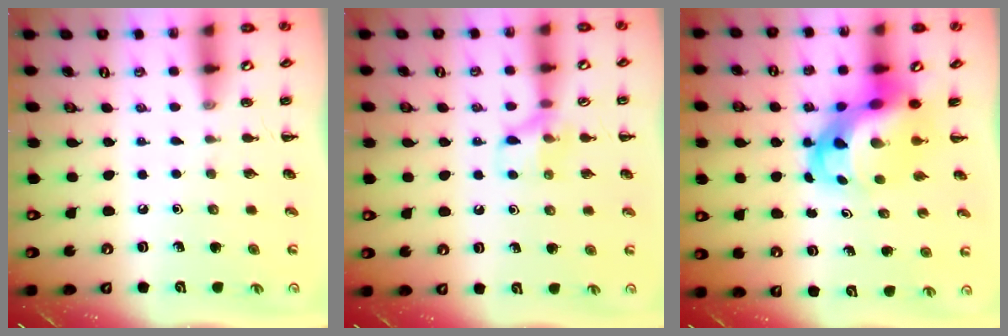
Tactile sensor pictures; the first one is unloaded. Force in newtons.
{"total": 8.4, "press": 8.4, "slide": 0.6}
{"total": 7.8, "press": 7.5, "slide": 2.2}